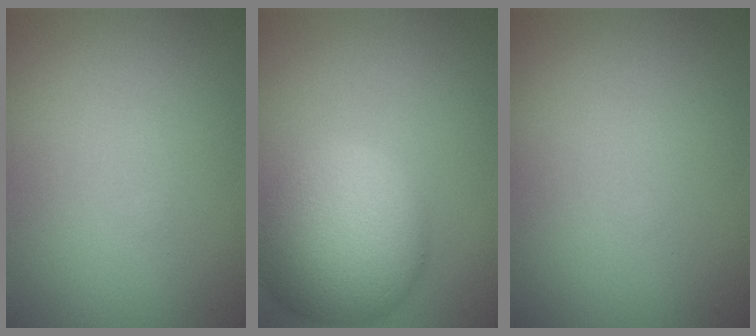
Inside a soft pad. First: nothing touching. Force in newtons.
{"total": 9.0, "press": 9.0, "slide": 0.5}
{"total": 0.0}